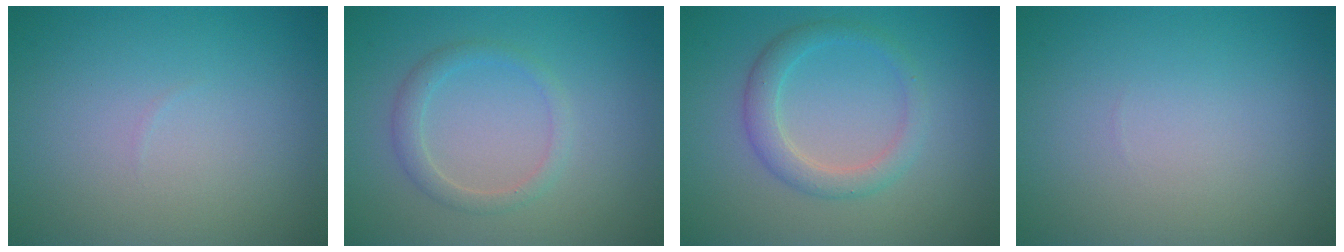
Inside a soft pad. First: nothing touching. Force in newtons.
{"total": 1.8, "press": 1.8, "slide": 0.1}
{"total": 2.7, "press": 2.7, "slide": 0.2}
{"total": 0.0}